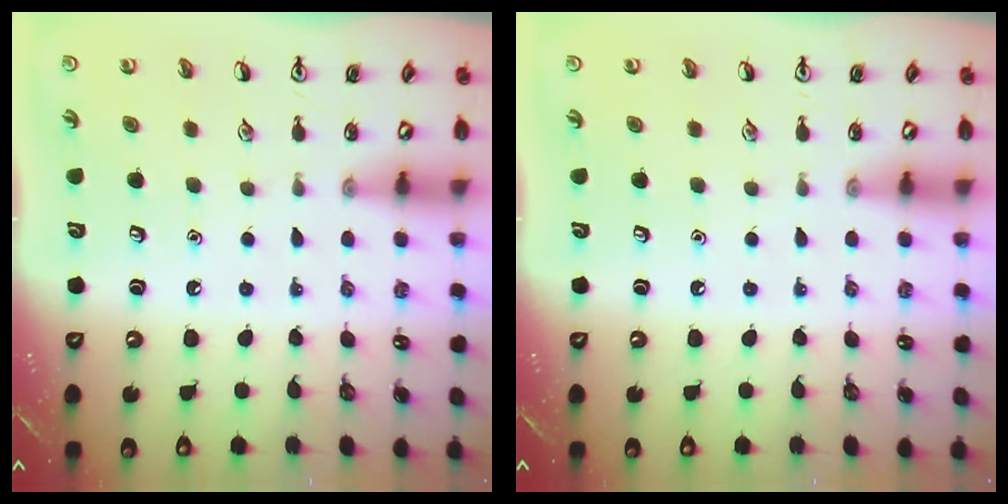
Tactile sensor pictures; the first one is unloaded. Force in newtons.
{"total": 0.0}